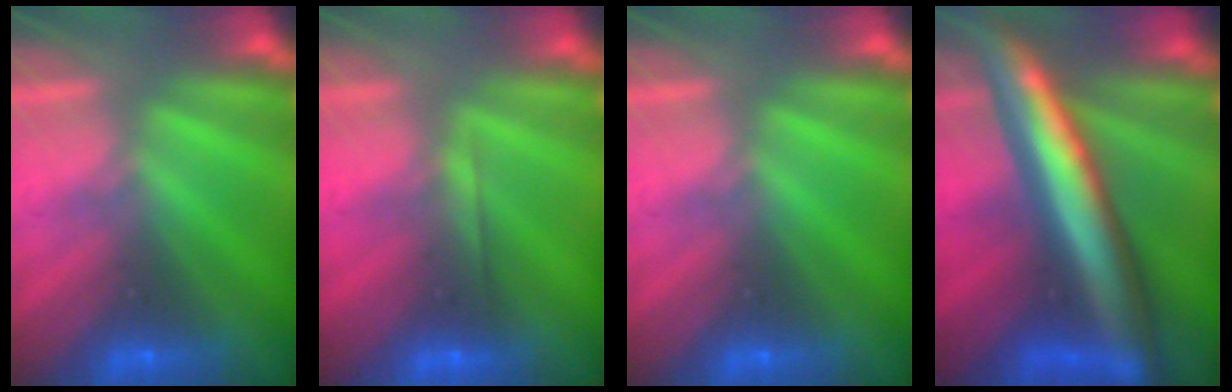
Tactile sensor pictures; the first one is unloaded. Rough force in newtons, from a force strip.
{"total": 2.0}
{"total": 0.0}
{"total": 6.9}